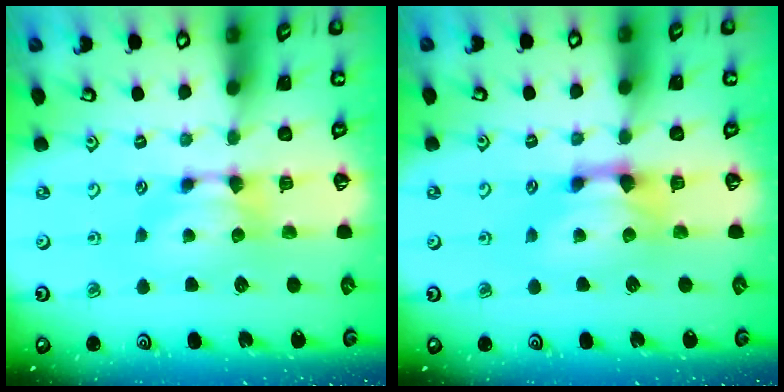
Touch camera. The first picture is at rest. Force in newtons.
{"total": 1.9, "press": 1.3, "slide": 1.4}